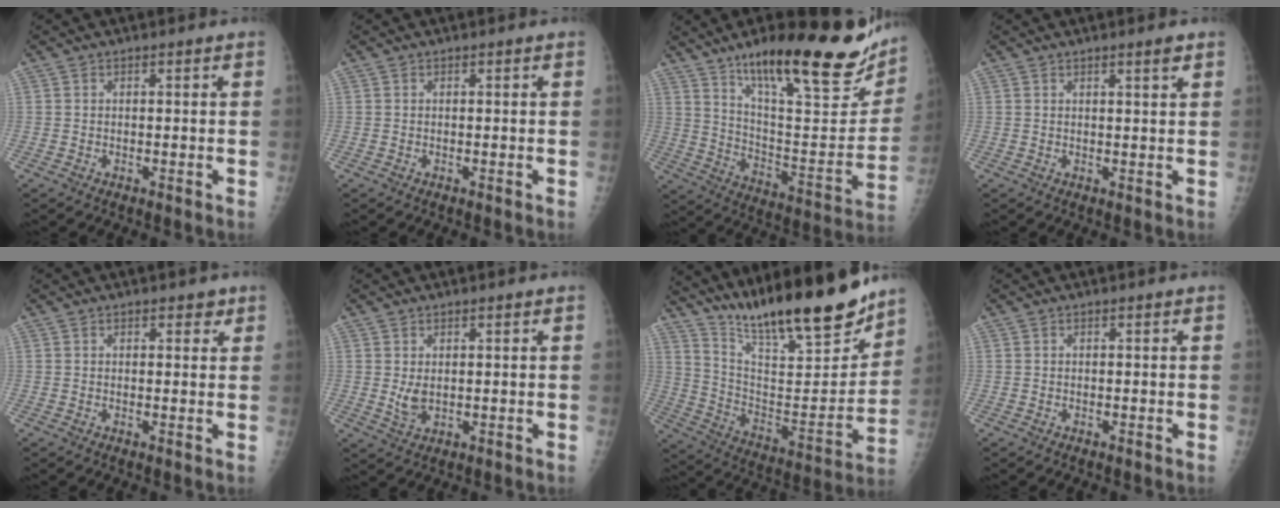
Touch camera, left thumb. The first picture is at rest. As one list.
[{"total": 0.0}, {"total": 29.4, "force": [18.7, 7.4, 21.5], "torque": [-0.282, -0.075, 0.295]}, {"total": 2.5, "force": [1.7, 0.2, 1.8], "torque": [-0.025, -0.011, 0.024]}, {"total": 2.1, "force": [1.3, 1.2, 1.1], "torque": [0.002, -0.004, 0.013]}, {"total": 3.2, "force": [0.7, 1.9, 2.5], "torque": [-0.040, -0.012, 0.019]}, {"total": 23.6, "force": [19.3, 4.0, 13.1], "torque": [-0.188, -0.103, 0.322]}, {"total": 0.0}]